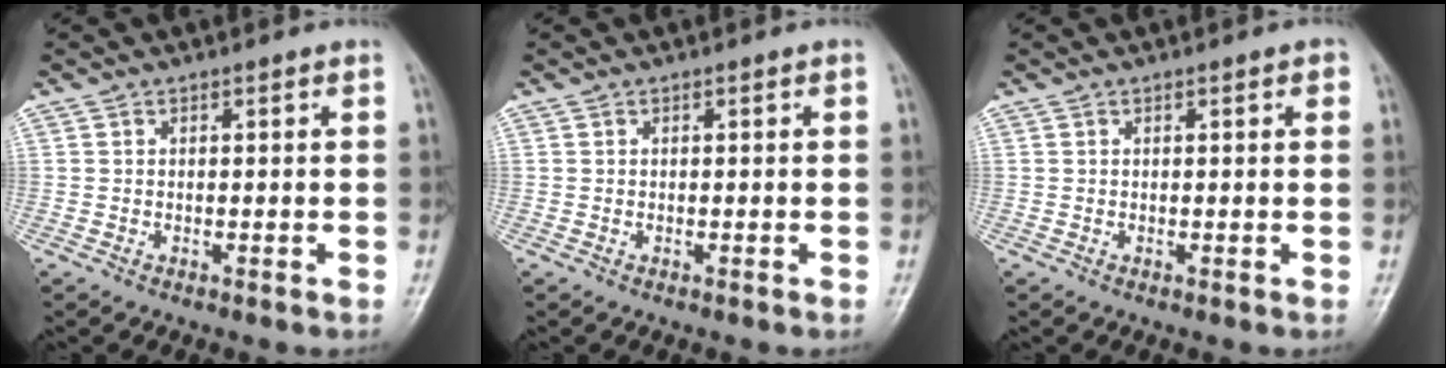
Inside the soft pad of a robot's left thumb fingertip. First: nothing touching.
{"total": 0.0}
{"total": 1.1, "force": [0.4, 0.3, 1.0], "torque": [-0.012, 0.002, 0.003]}